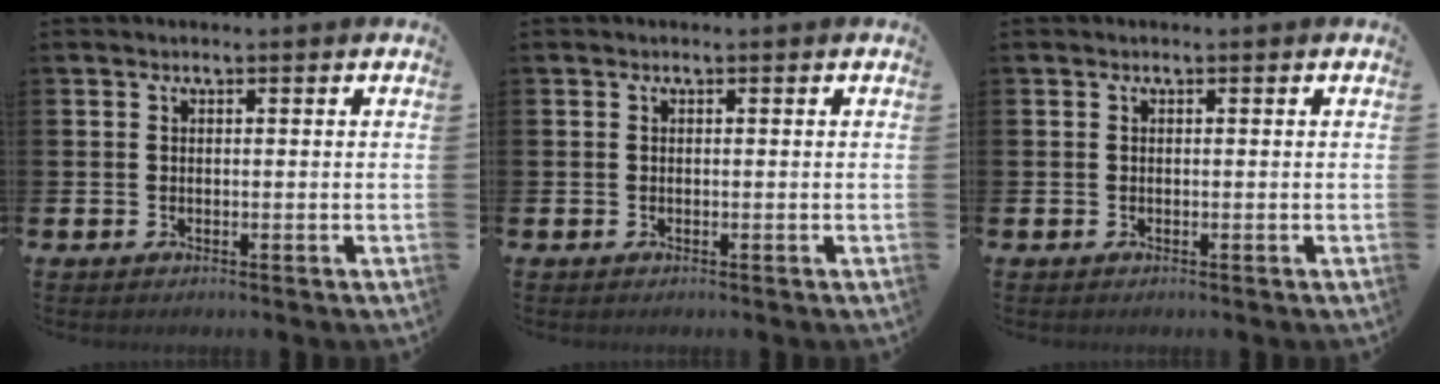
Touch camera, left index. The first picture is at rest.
{"total": 0.0}
{"total": 0.0}